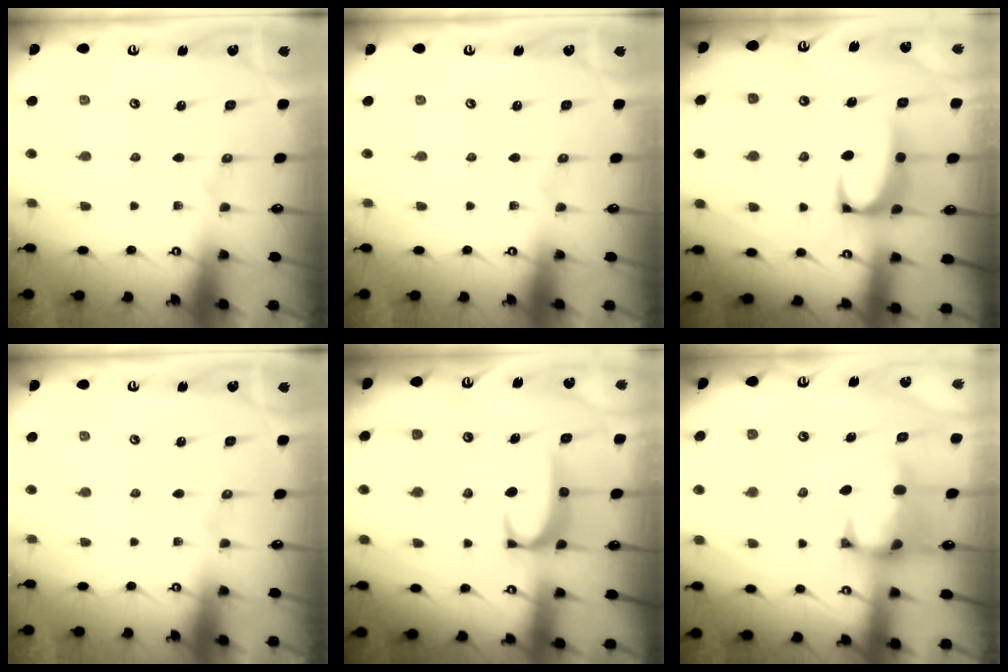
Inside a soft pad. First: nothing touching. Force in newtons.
{"total": 0.0}
{"total": 2.2, "press": 2.0, "slide": 0.9}
{"total": 0.0}
{"total": 3.0, "press": 3.0, "slide": 0.5}
{"total": 1.2, "press": 0.3, "slide": 1.1}